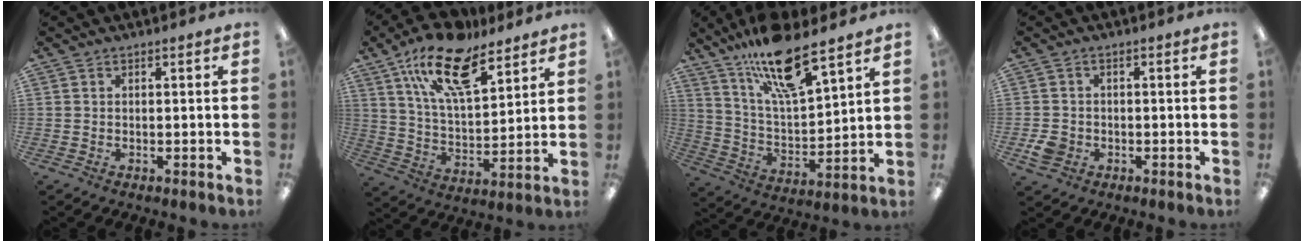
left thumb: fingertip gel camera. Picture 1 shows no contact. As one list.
[{"total": 18.7, "force": [11.9, 7.9, 12.1], "torque": [-0.206, -0.056, 0.208]}, {"total": 16.5, "force": [12.4, 3.8, 10.1], "torque": [-0.186, -0.065, 0.209]}, {"total": 3.8, "force": [-1.2, 3.3, 1.5], "torque": [-0.021, 0.001, -0.023]}]